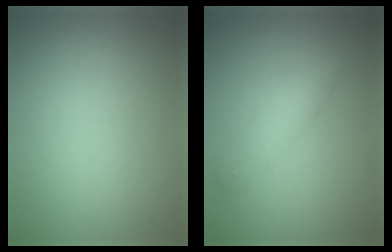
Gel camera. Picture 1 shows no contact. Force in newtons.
{"total": 1.9, "press": 1.9, "slide": 0.0}